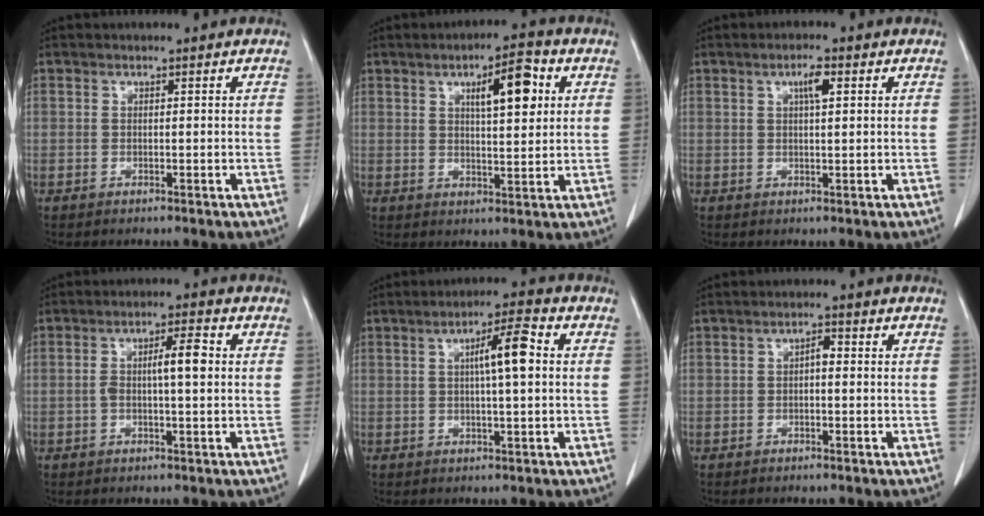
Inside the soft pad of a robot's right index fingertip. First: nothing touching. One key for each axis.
{"total": 8.2, "fx": 2.9, "fy": 2.1, "fz": 7.4, "tx": -0.114, "ty": 0.011, "tz": 0.045}
{"total": 3.1, "fx": 1.2, "fy": 0.6, "fz": 2.8, "tx": -0.049, "ty": 0.001, "tz": 0.019}
{"total": 5.5, "fx": 0.4, "fy": 0.9, "fz": 5.4, "tx": -0.095, "ty": 0.014, "tz": 0.005}
{"total": 6.8, "fx": 1.2, "fy": 0.7, "fz": 6.7, "tx": -0.110, "ty": 0.013, "tz": 0.015}
{"total": 1.7, "fx": 0.0, "fy": 0.7, "fz": 1.5, "tx": -0.025, "ty": 0.008, "tz": 0.000}